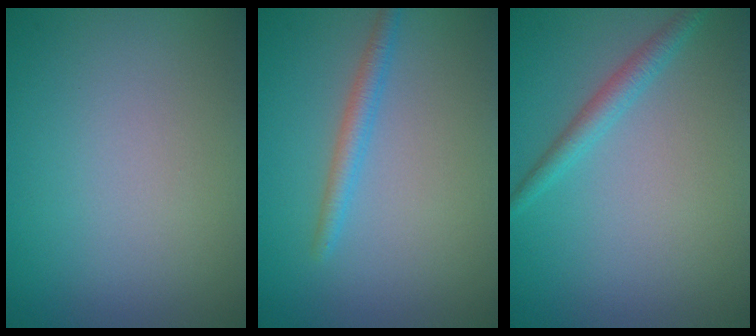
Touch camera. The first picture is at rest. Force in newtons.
{"total": 1.8, "press": 1.8, "slide": 0.1}
{"total": 1.9, "press": 1.9, "slide": 0.0}